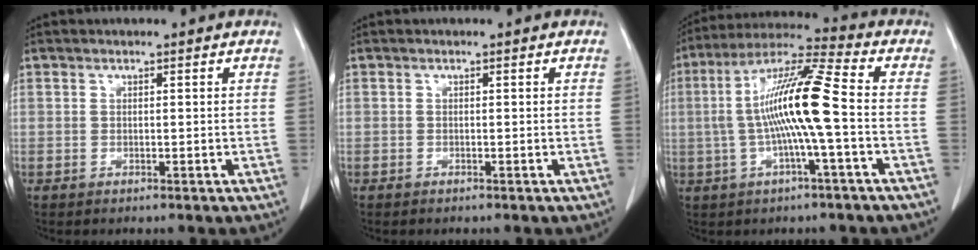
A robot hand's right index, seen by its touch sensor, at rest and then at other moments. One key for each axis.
{"total": 0.0}
{"total": 13.0, "fx": -0.9, "fy": 0.0, "fz": 12.9, "tx": -0.248, "ty": 0.019, "tz": -0.026}